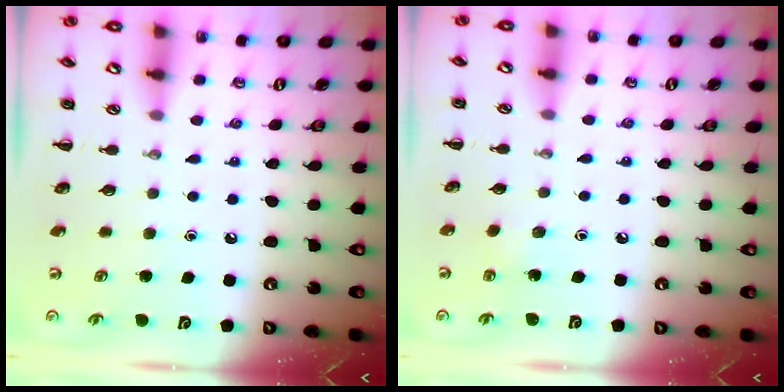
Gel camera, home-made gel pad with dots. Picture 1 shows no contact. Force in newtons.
{"total": 1.4, "press": 1.3, "slide": 0.5}